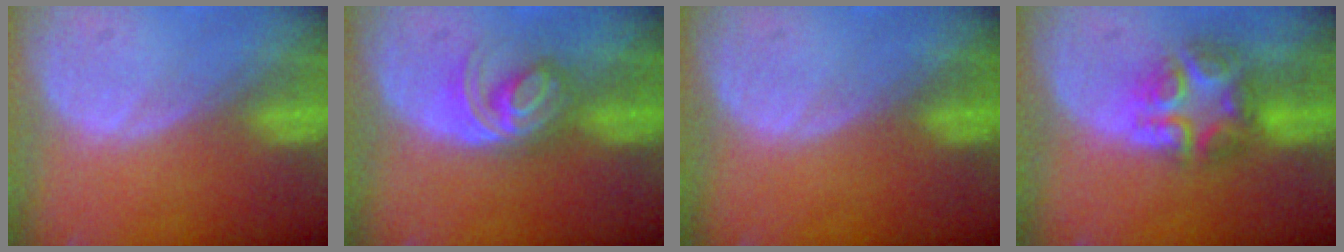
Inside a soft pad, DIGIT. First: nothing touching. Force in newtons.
{"total": 6.0, "press": 5.0, "slide": 3.2}
{"total": 0.0}
{"total": 7.6, "press": 6.5, "slide": 3.8}